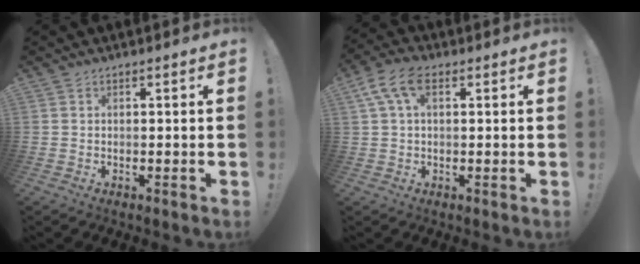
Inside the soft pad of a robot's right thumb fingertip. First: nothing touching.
{"total": 8.2, "force": [2.8, 4.4, 6.3], "torque": [-0.123, 0.006, 0.056]}